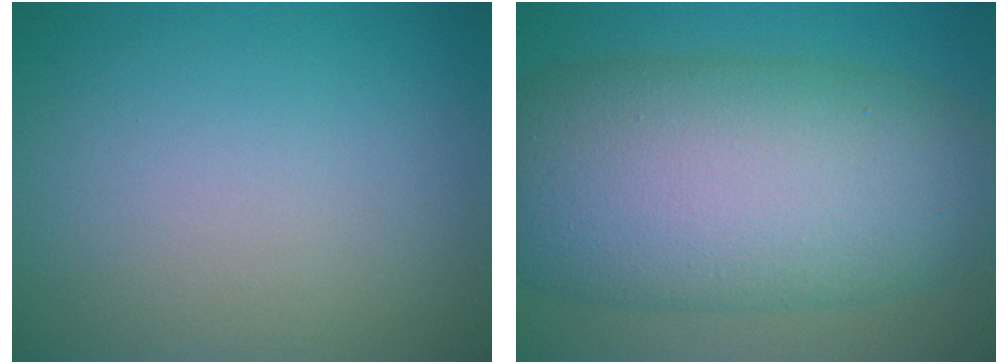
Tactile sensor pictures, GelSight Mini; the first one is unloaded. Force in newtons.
{"total": 14.9, "press": 14.9, "slide": 0.1}